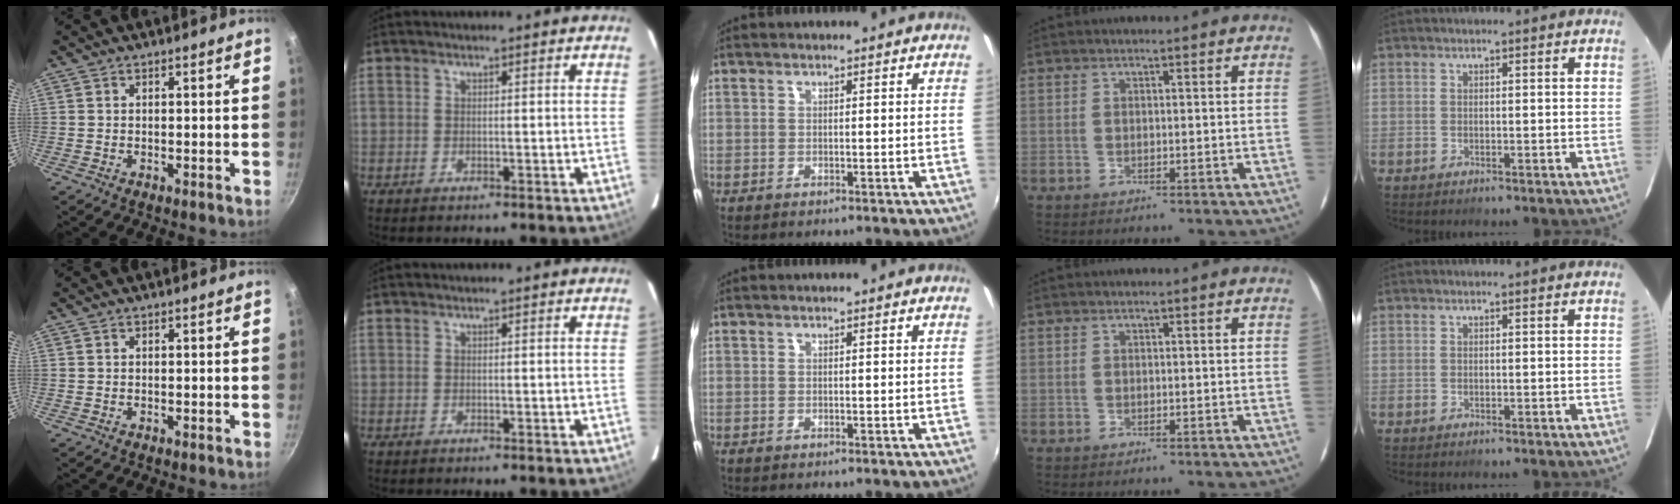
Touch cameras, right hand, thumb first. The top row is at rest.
{}